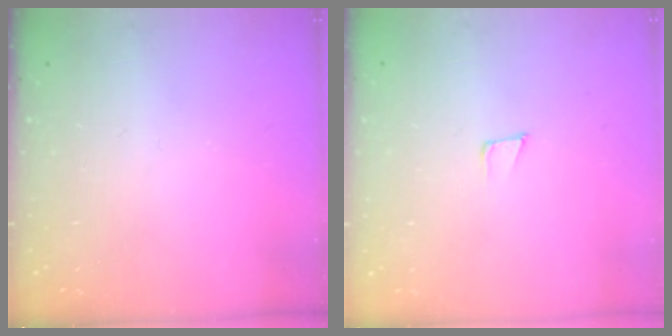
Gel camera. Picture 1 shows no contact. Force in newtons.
{"total": 4.9, "press": 4.7, "slide": 1.0}